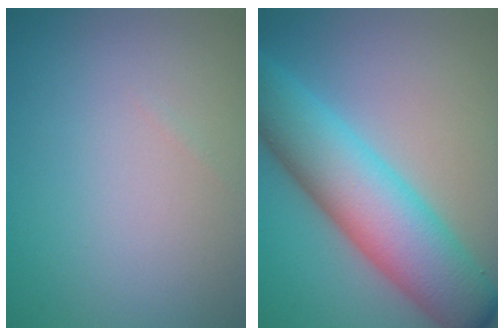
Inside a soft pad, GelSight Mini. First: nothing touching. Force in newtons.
{"total": 9.8, "press": 9.8, "slide": 0.2}